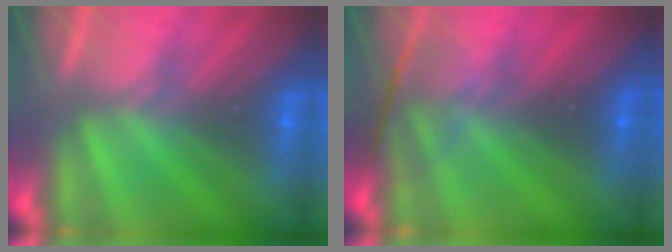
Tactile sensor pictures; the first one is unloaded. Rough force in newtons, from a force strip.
{"total": 2.3}